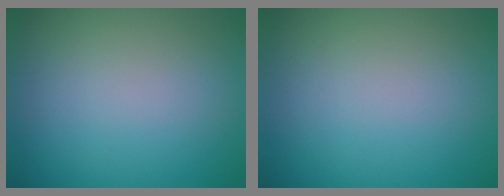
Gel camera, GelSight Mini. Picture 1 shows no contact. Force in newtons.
{"total": 0.0}